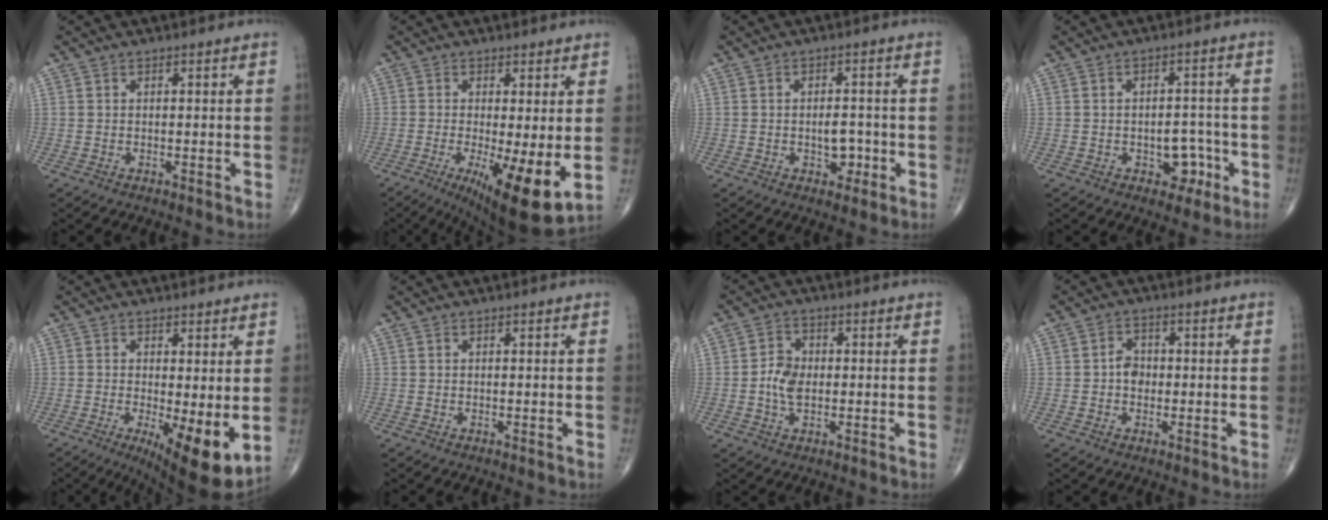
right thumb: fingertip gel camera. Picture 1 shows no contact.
{"total": 12.3, "force": [-2.4, 3.0, 11.7], "torque": [-0.187, -0.030, -0.031]}
{"total": 4.2, "force": [-1.0, 2.6, 3.1], "torque": [-0.026, 0.006, -0.012]}
{"total": 5.6, "force": [-2.2, 3.8, 3.6], "torque": [-0.019, 0.022, -0.026]}
{"total": 10.5, "force": [-1.6, 3.0, 9.9], "torque": [-0.148, -0.027, -0.018]}
{"total": 0.0}
{"total": 4.8, "force": [-0.4, 3.3, 3.5], "torque": [-0.061, 0.008, -0.010]}
{"total": 3.2, "force": [-0.3, 2.6, 1.9], "torque": [-0.016, 0.008, -0.011]}